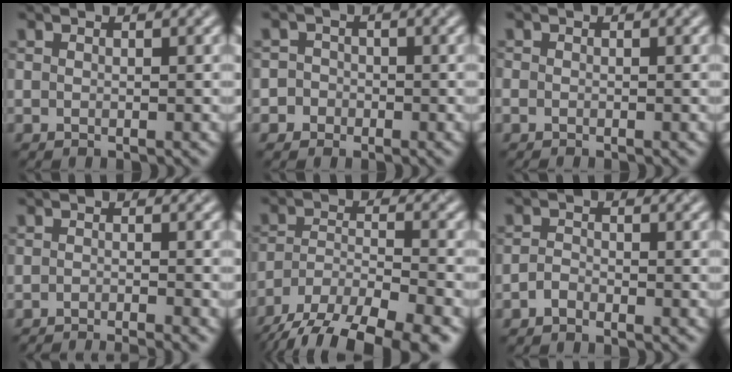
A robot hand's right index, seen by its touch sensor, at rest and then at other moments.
{"total": 2.8, "force": [-1.2, 2.5, 0.0], "torque": [0.033, 0.007, -0.032]}
{"total": 0.6, "force": [-0.5, 0.3, 0.1], "torque": [0.000, -0.002, -0.011]}
{"total": 3.5, "force": [-3.1, 0.3, 1.7], "torque": [-0.025, -0.005, -0.052]}
{"total": 12.4, "force": [-10.0, 4.3, 5.9], "torque": [-0.096, -0.024, -0.148]}
{"total": 1.1, "force": [-0.9, 0.5, 0.4], "torque": [-0.008, 0.003, -0.021]}